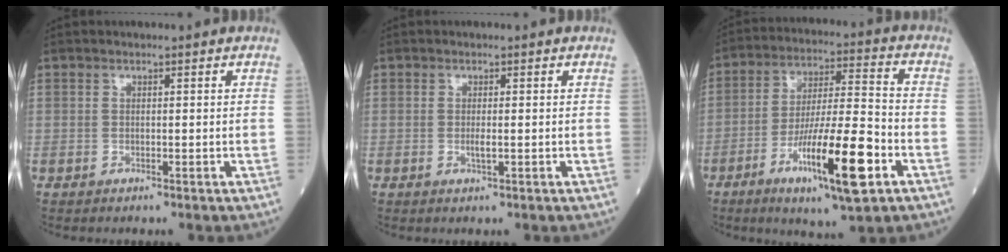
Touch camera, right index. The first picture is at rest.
{"total": 1.0, "force": [-0.2, 0.0, 1.0], "torque": [-0.023, -0.003, -0.002]}
{"total": 15.6, "force": [-6.8, 1.4, 13.9], "torque": [-0.248, -0.018, -0.114]}